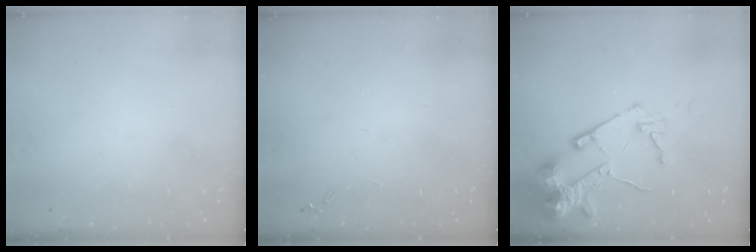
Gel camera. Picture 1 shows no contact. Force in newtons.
{"total": 0.0}
{"total": 16.6, "press": 16.4, "slide": 2.0}